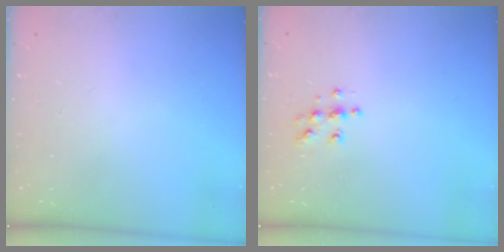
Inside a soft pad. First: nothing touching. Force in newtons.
{"total": 6.1, "press": 6.1, "slide": 0.4}